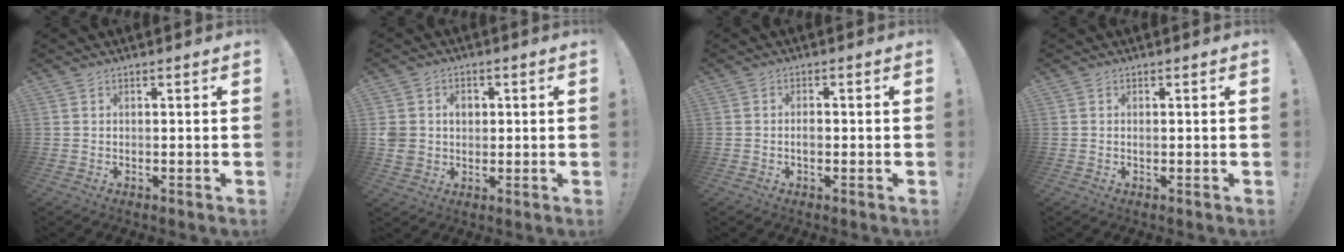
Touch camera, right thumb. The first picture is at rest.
{"total": 6.1, "force": [0.5, 5.6, 2.3], "torque": [-0.040, 0.001, 0.011]}
{"total": 1.8, "force": [-0.6, 1.1, 1.3], "torque": [-0.020, 0.003, -0.011]}
{"total": 0.0}